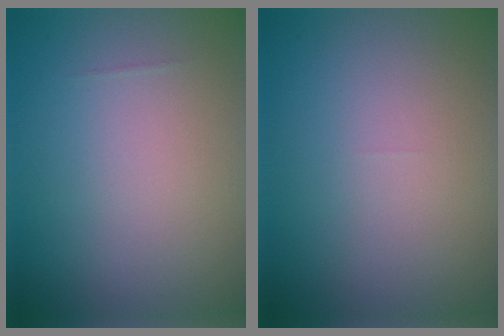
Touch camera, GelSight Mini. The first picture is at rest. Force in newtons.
{"total": 0.0}